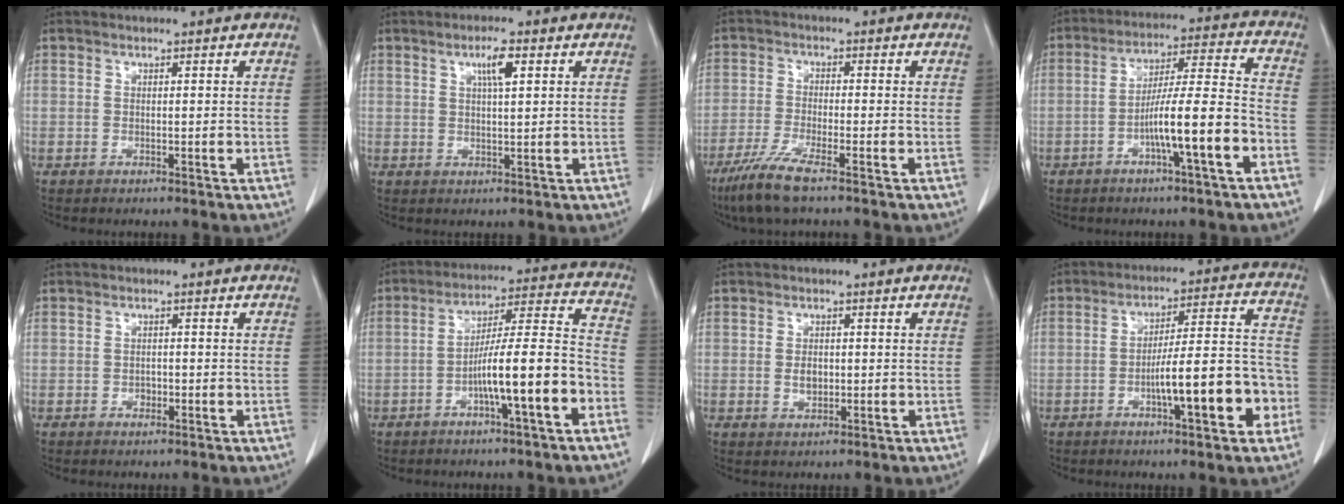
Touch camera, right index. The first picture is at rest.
{"total": 3.6, "force": [1.6, 0.4, 3.3], "torque": [-0.057, 0.000, 0.026]}
{"total": 6.3, "force": [-4.4, 0.2, 4.6], "torque": [-0.098, -0.019, -0.088]}
{"total": 11.5, "force": [-4.6, 0.0, 10.6], "torque": [-0.183, 0.015, -0.076]}
{"total": 1.2, "force": [-0.5, 0.9, 0.7], "torque": [-0.010, 0.003, -0.006]}
{"total": 13.1, "force": [-5.0, 0.5, 12.1], "torque": [-0.195, 0.020, -0.080]}
{"total": 2.3, "force": [-0.2, 1.4, 1.7], "torque": [-0.031, 0.001, 0.001]}
{"total": 14.2, "force": [-4.8, 2.4, 13.2], "torque": [-0.190, 0.027, -0.068]}